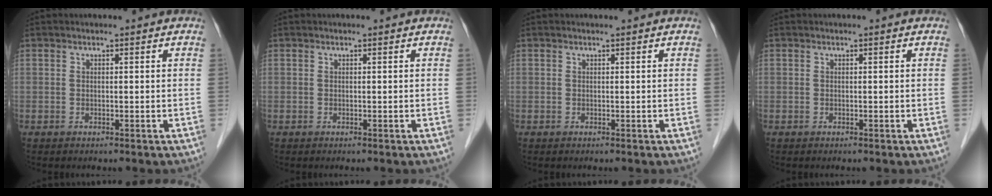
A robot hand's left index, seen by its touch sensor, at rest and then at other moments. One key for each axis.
{"total": 0.0}
{"total": 0.0}
{"total": 0.0}